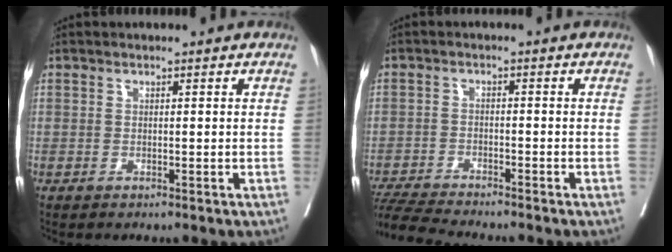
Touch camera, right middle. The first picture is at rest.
{"total": 6.8, "force": [-6.5, -0.6, 1.8], "torque": [-0.028, -0.015, -0.115]}